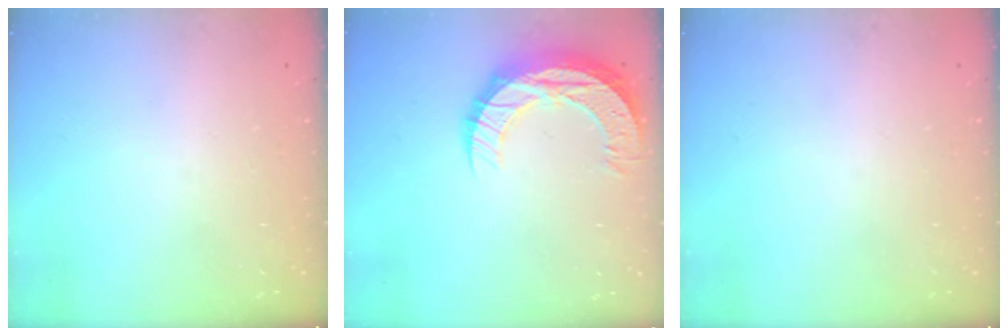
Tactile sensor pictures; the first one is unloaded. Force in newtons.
{"total": 12.7, "press": 12.7, "slide": 0.9}
{"total": 0.0}